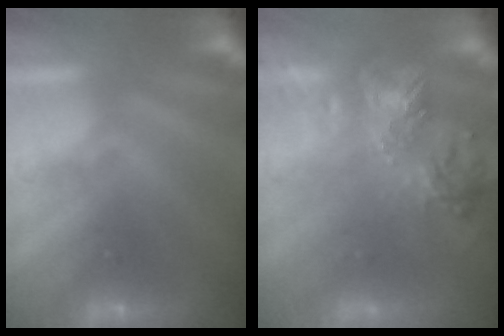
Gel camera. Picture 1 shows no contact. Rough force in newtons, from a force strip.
{"total": 9.0}